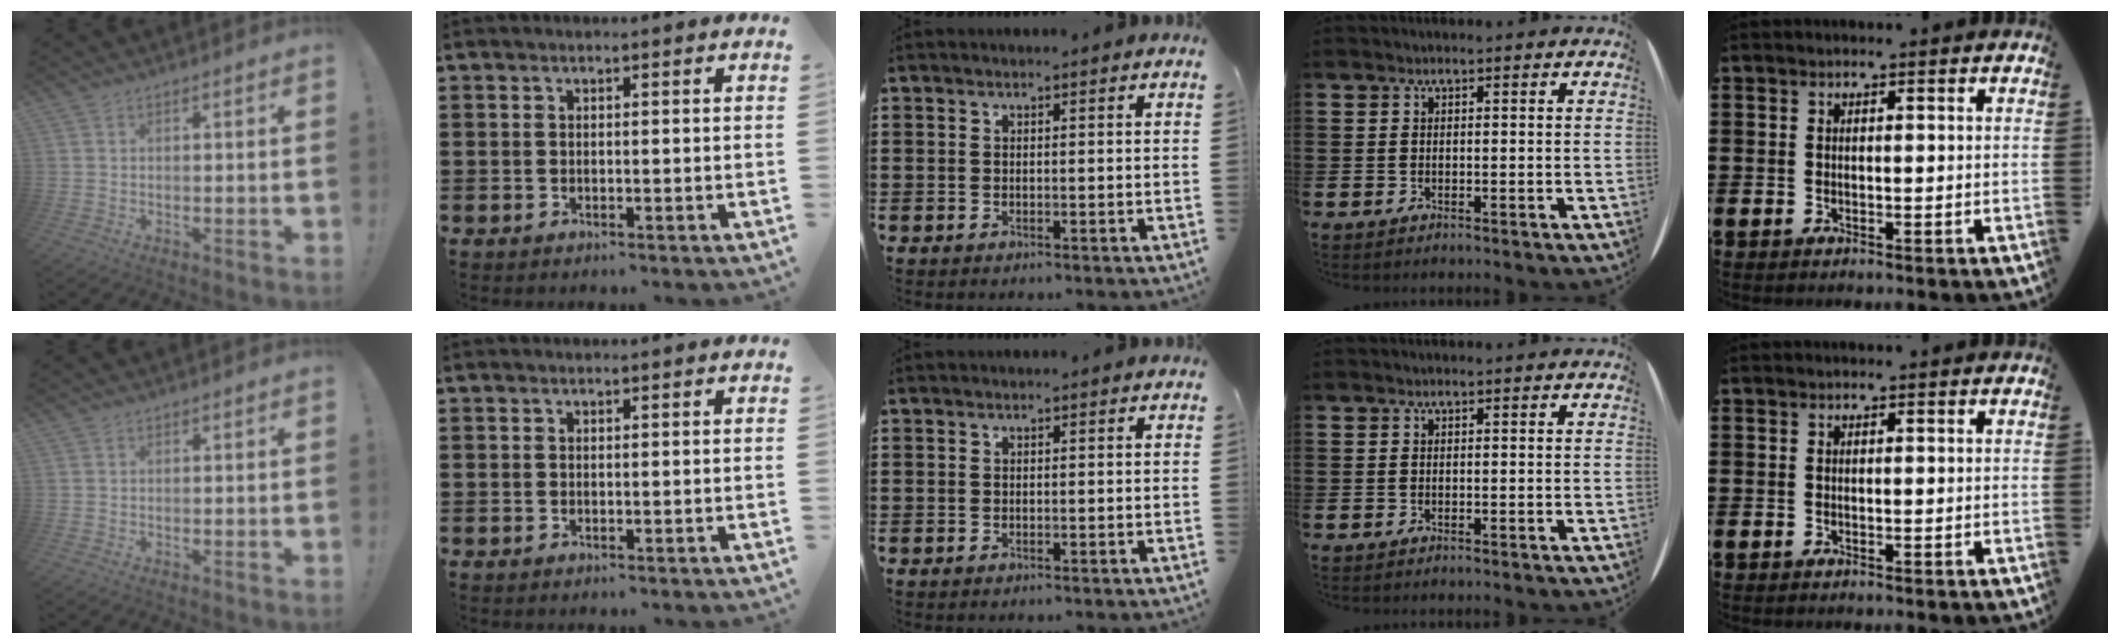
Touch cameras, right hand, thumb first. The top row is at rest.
{}